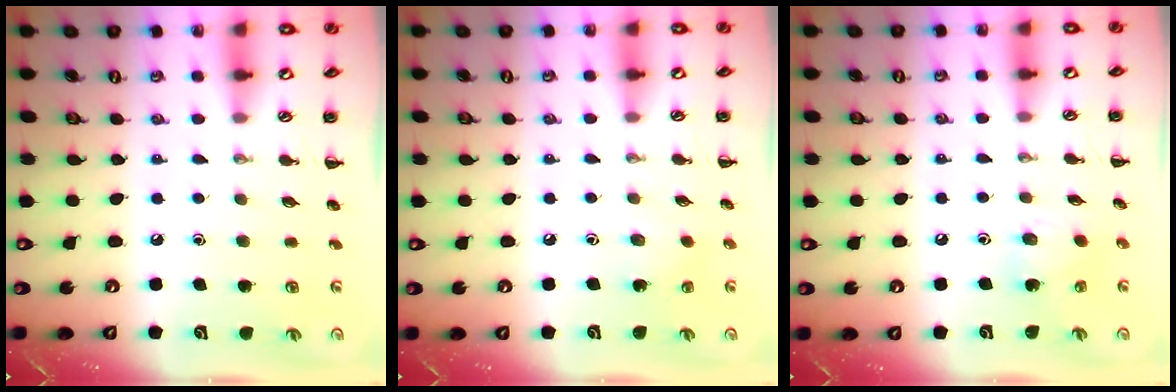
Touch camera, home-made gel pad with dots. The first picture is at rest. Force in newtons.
{"total": 4.6, "press": 4.4, "slide": 1.5}
{"total": 5.2, "press": 5.1, "slide": 0.6}